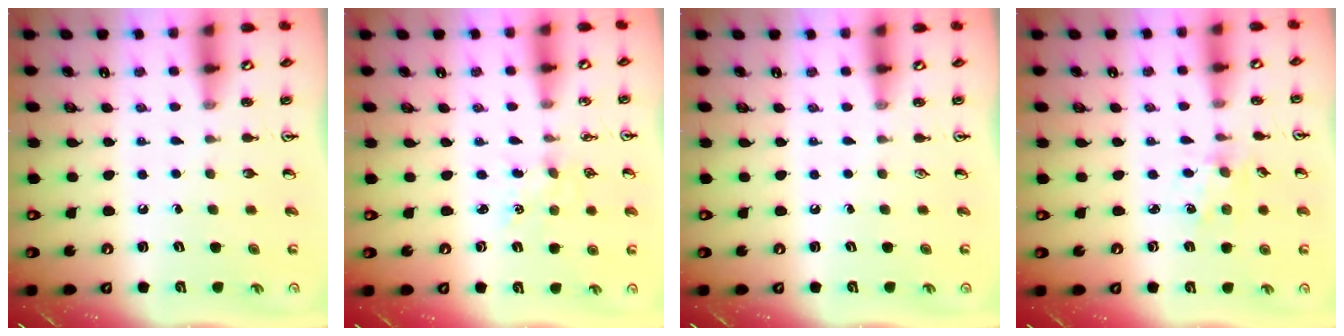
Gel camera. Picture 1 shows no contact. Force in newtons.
{"total": 2.1, "press": 2.1, "slide": 0.3}
{"total": 0.0}
{"total": 1.6, "press": 1.5, "slide": 0.3}